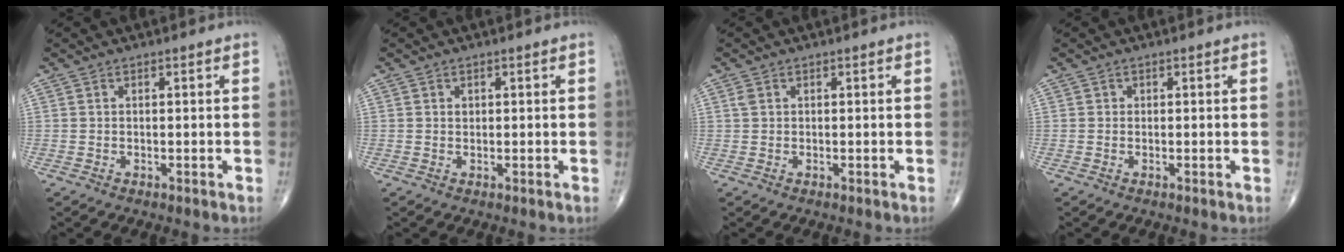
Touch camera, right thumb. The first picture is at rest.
{"total": 0.7, "force": [0.2, 0.5, 0.3], "torque": [-0.002, -0.001, 0.005]}
{"total": 1.0, "force": [0.4, 0.7, 0.6], "torque": [-0.012, 0.006, 0.011]}
{"total": 0.0}